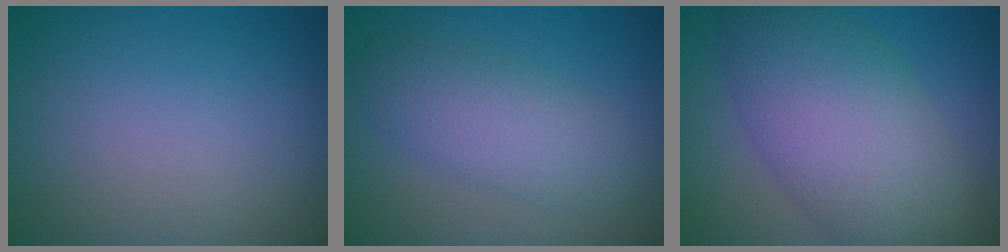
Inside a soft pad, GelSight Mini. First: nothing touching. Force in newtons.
{"total": 4.4, "press": 4.4, "slide": 0.2}
{"total": 8.9, "press": 8.9, "slide": 0.3}